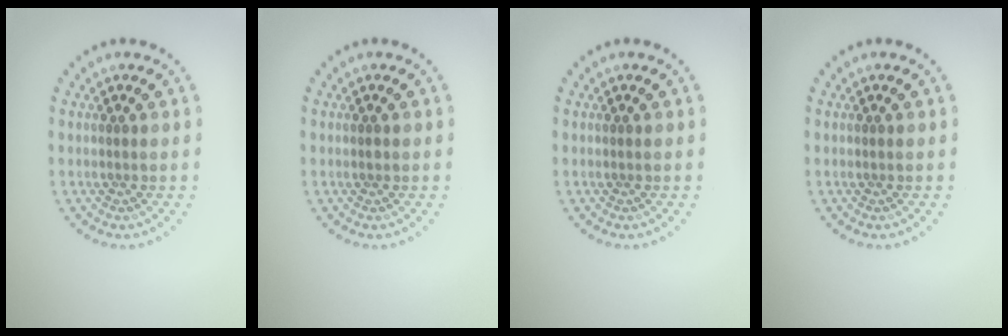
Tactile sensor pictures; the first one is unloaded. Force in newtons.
{"total": 0.5, "press": 0.5, "slide": 0.1}
{"total": 0.0}
{"total": 0.0}